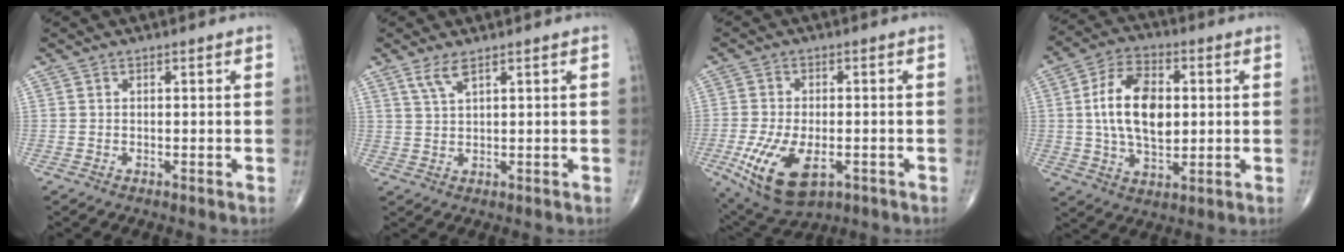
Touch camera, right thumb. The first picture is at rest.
{"total": 3.2, "force": [2.1, 0.8, 2.3], "torque": [-0.052, -0.005, 0.049]}
{"total": 13.0, "force": [-4.7, 6.8, 10.1], "torque": [-0.195, 0.000, -0.066]}
{"total": 14.0, "force": [1.3, 8.2, 11.2], "torque": [-0.183, 0.003, 0.019]}